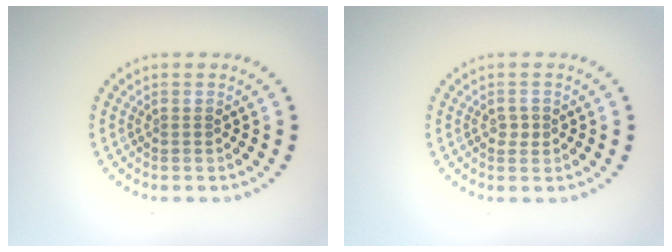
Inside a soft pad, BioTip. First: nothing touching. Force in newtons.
{"total": 1.1, "press": 1.1, "slide": 0.2}